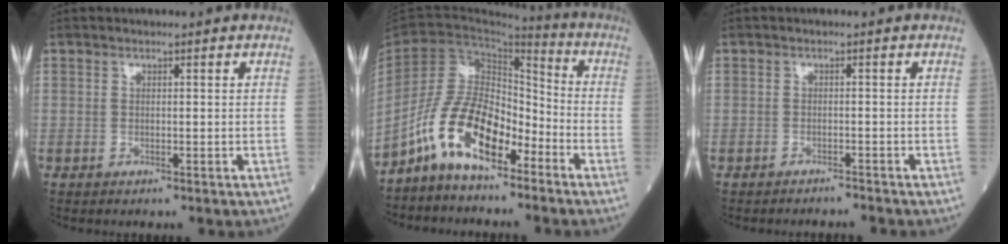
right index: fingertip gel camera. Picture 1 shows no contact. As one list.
[{"total": 11.4, "force": [-7.2, 4.8, 7.4], "torque": [-0.159, 0.016, -0.139]}, {"total": 1.7, "force": [-1.6, -0.2, -0.6], "torque": [0.015, -0.006, -0.021]}]